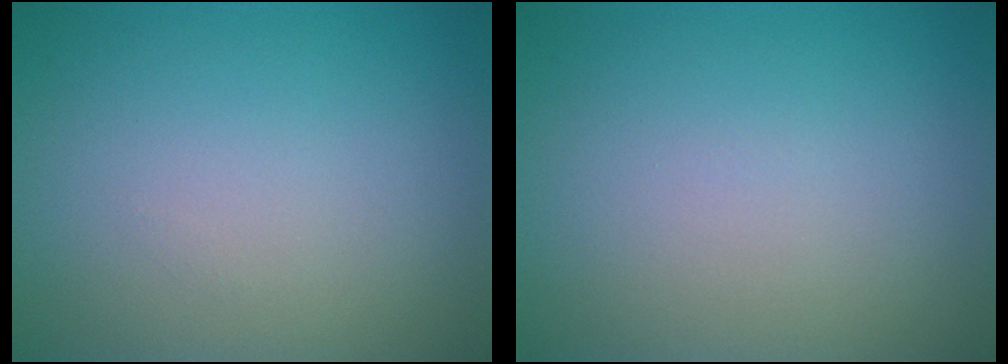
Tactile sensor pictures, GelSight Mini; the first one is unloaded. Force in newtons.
{"total": 0.0}